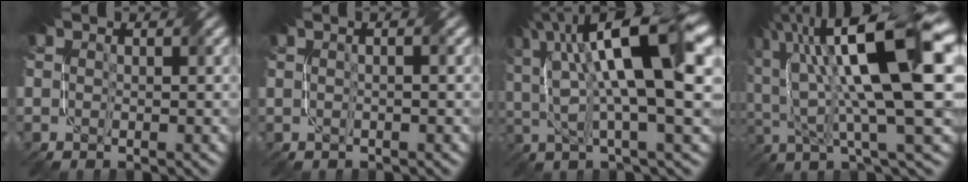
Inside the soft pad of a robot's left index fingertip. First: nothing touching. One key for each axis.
{"total": 2.1, "fx": 0.9, "fy": 1.0, "fz": 1.7, "tx": -0.006, "ty": 0.010, "tz": -0.008}
{"total": 12.3, "fx": 4.6, "fy": 3.2, "fz": 11.0, "tx": -0.201, "ty": 0.023, "tz": 0.080}
{"total": 14.2, "fx": 4.9, "fy": 3.3, "fz": 12.9, "tx": -0.226, "ty": 0.021, "tz": 0.082}